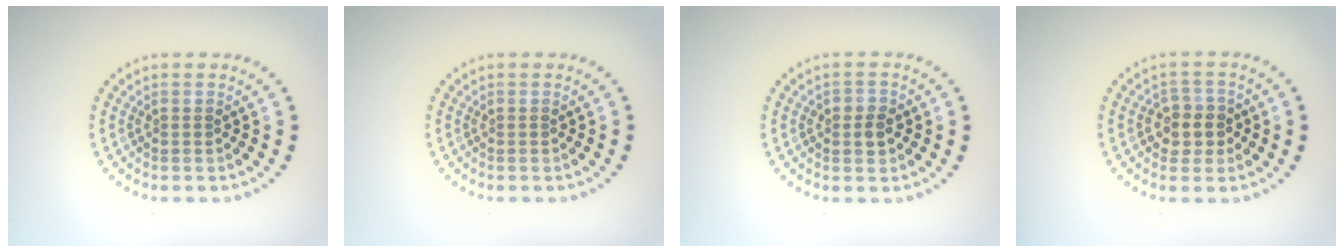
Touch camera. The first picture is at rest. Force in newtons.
{"total": 0.0}
{"total": 1.9, "press": 1.9, "slide": 0.3}
{"total": 2.8, "press": 2.6, "slide": 0.9}